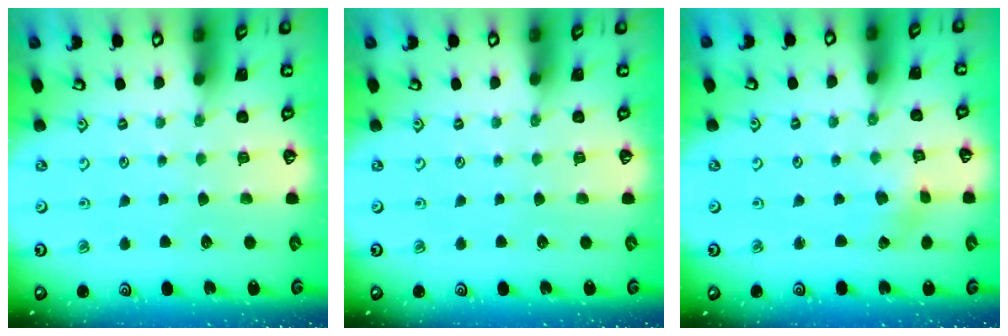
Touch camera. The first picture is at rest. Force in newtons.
{"total": 0.0}
{"total": 1.2, "press": 1.2, "slide": 0.2}